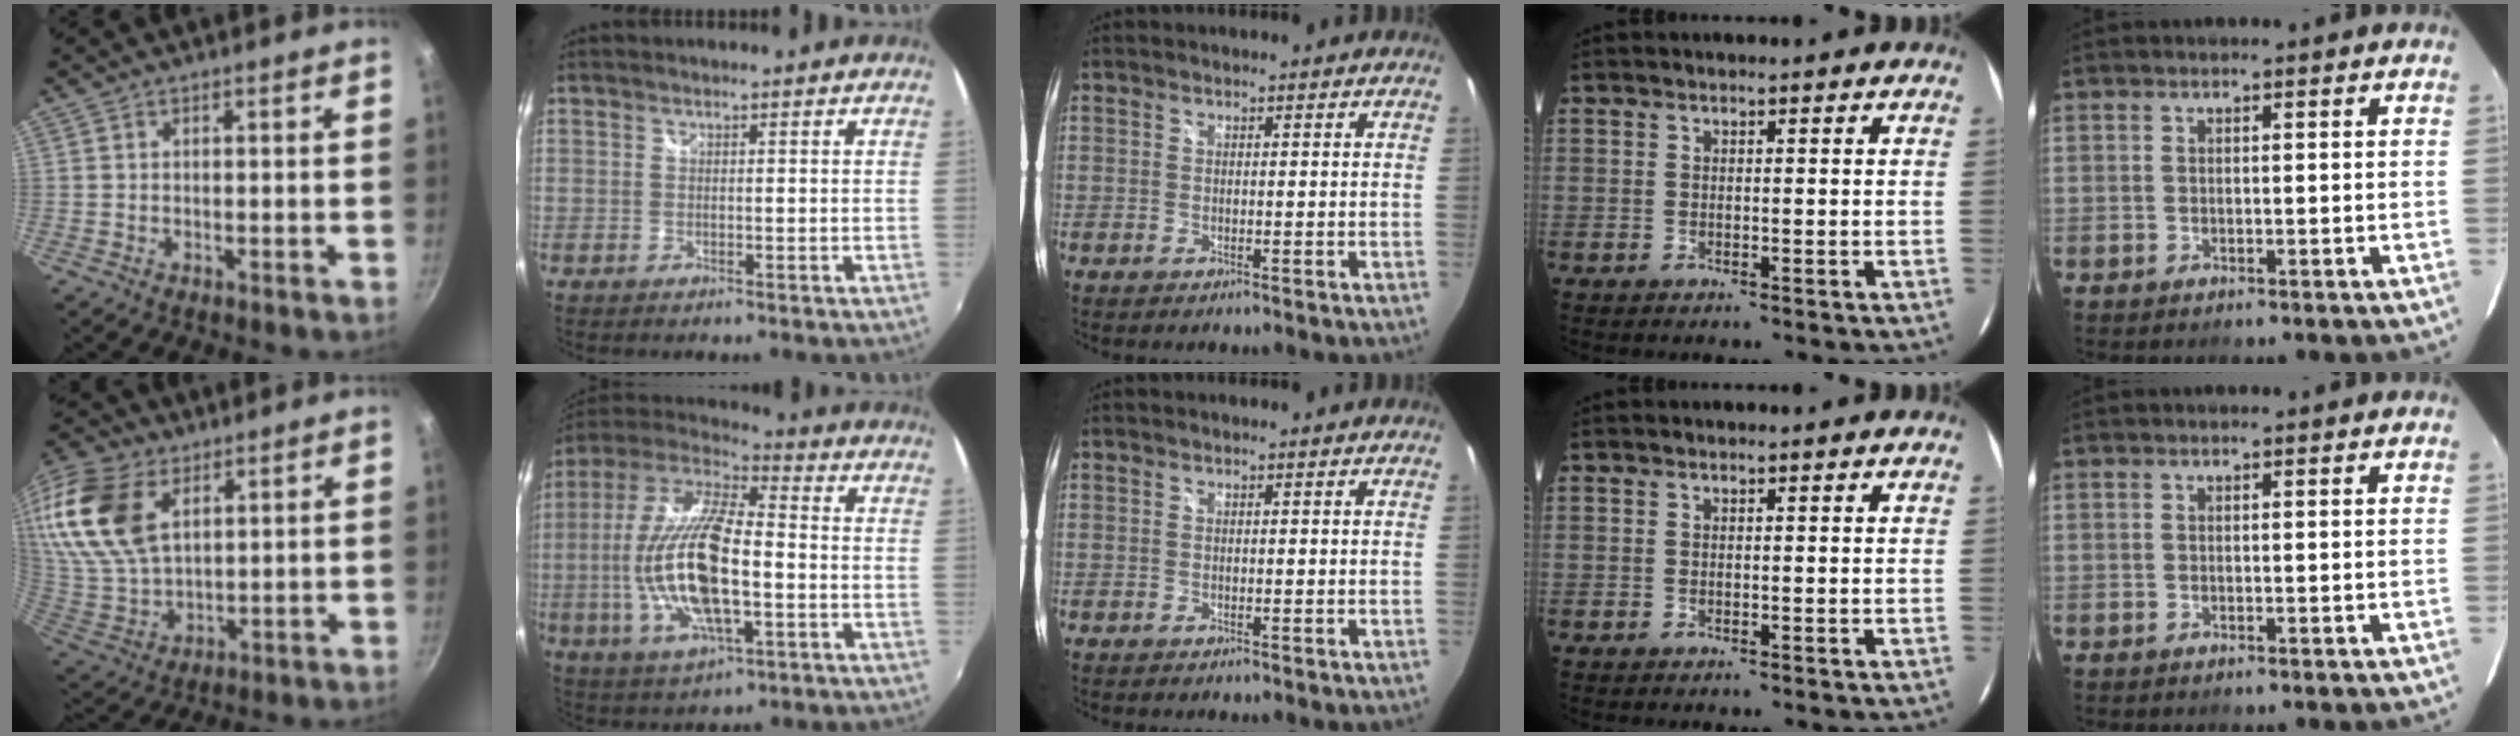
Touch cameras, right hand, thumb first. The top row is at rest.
{"thumb": {"total": 20.5, "force": [8.1, 12.6, 14.0], "torque": [-0.289, -0.019, 0.163]}, "index": {"total": 20.4, "force": [-3.1, 7.2, 18.8], "torque": [-0.375, -0.008, -0.058]}}